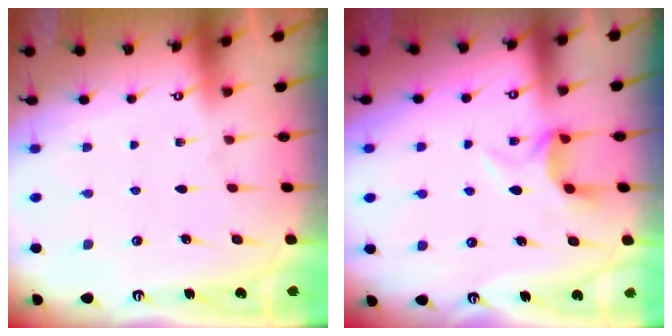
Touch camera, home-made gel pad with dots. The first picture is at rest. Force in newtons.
{"total": 5.8, "press": 5.5, "slide": 1.8}